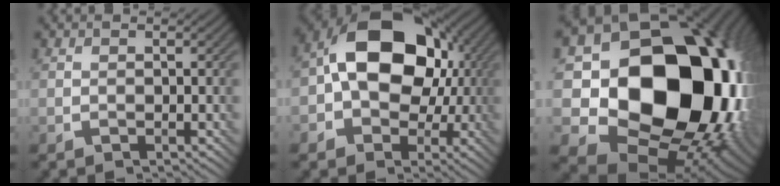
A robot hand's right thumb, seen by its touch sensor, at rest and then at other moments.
{"total": 16.2, "force": [0.9, 11.6, 11.2], "torque": [-0.160, 0.030, -0.008]}
{"total": 22.4, "force": [1.4, 17.8, 13.5], "torque": [-0.272, -0.057, 0.070]}